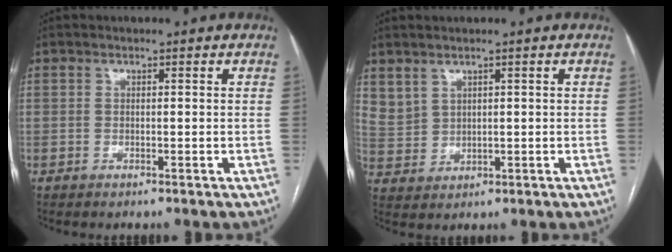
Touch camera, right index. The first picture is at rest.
{"total": 4.0, "force": [2.9, 2.5, 1.2], "torque": [-0.028, 0.003, 0.074]}